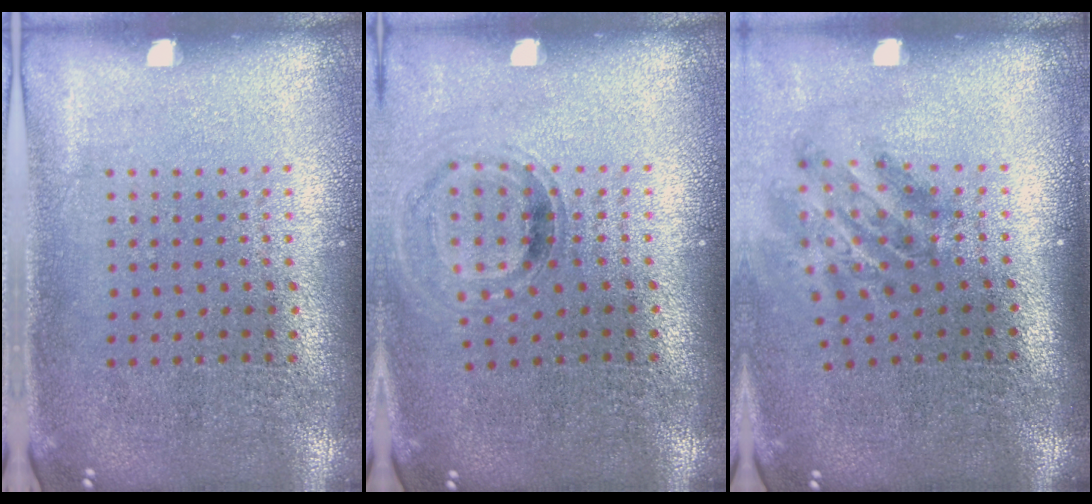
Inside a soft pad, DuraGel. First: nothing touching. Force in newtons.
{"total": 0.8, "press": 0.8, "slide": 0.1}
{"total": 1.9, "press": 1.2, "slide": 1.5}